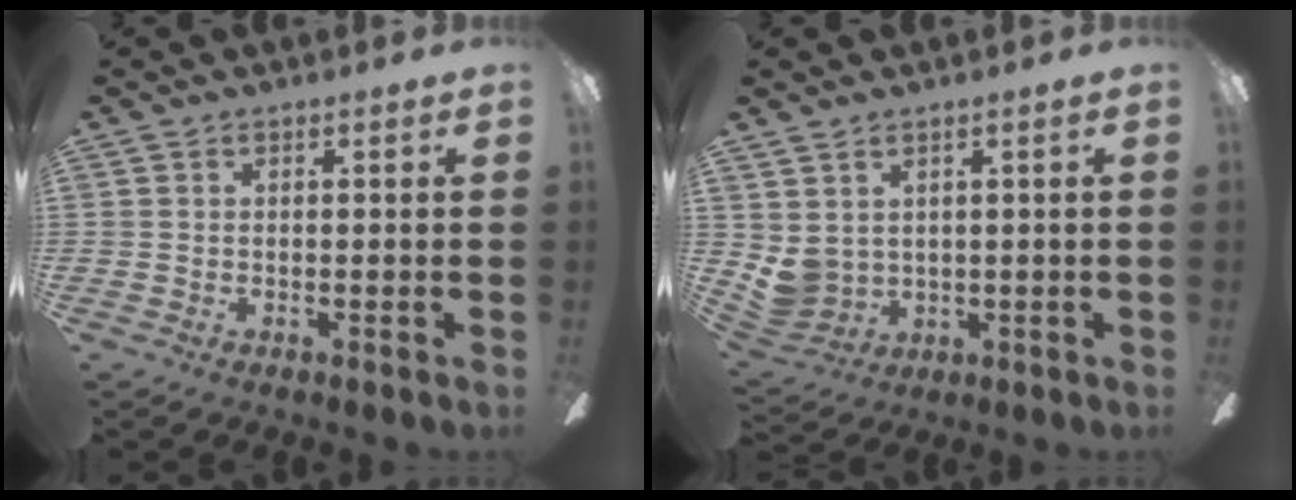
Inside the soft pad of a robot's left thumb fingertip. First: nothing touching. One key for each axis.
{"total": 5.5, "fx": 2.1, "fy": 4.6, "fz": 2.0, "tx": -0.072, "ty": -0.016, "tz": 0.041}